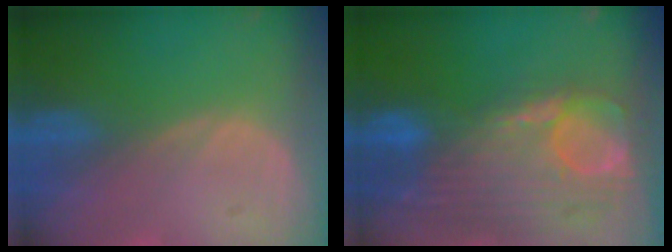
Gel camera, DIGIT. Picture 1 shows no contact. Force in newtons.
{"total": 12.8, "press": 10.8, "slide": 6.9}